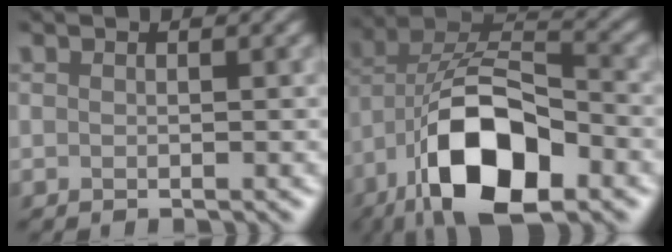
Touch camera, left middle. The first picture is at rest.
{"total": 11.9, "force": [-5.4, 6.0, 8.7], "torque": [-0.172, 0.001, -0.092]}